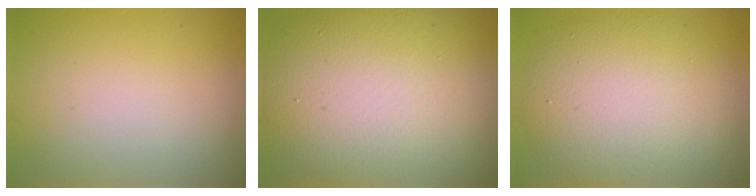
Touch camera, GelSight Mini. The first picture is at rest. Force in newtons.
{"total": 16.6, "press": 16.5, "slide": 1.5}
{"total": 8.5, "press": 8.5, "slide": 0.3}